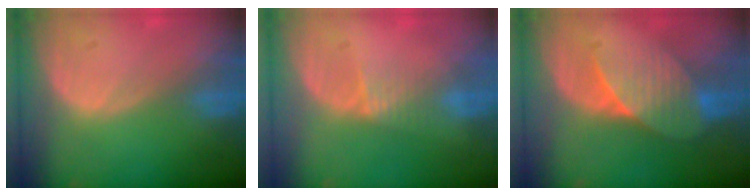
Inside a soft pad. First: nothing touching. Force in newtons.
{"total": 2.3, "press": 2.1, "slide": 1.0}
{"total": 7.4, "press": 6.9, "slide": 2.6}